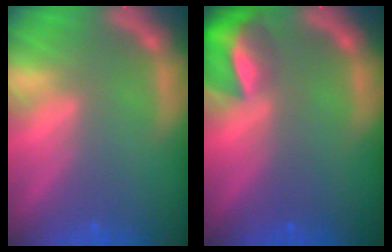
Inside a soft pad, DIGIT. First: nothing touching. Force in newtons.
{"total": 6.4}